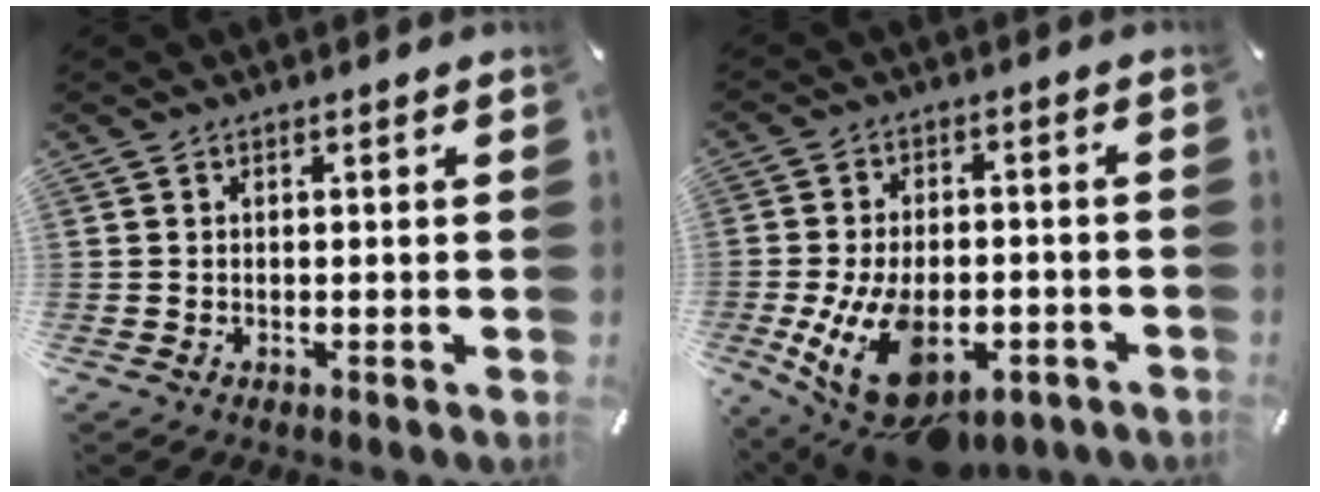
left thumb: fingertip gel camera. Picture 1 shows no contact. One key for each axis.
{"total": 17.7, "fx": -6.4, "fy": 10.1, "fz": 13.0, "tx": -0.249, "ty": 0.024, "tz": -0.098}